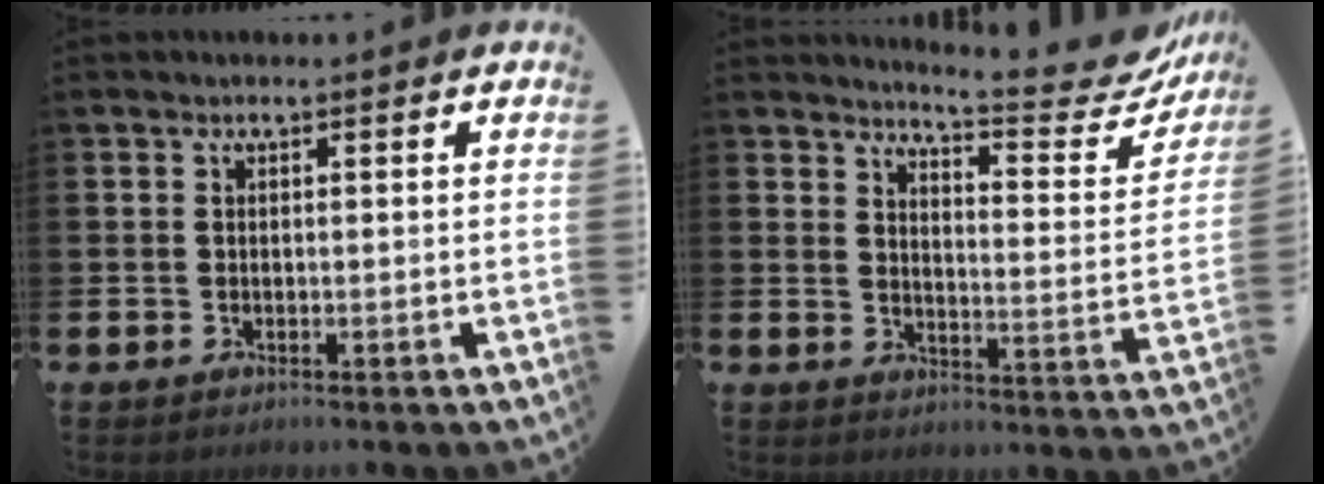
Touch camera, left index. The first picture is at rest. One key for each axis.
{"total": 6.8, "fx": 6.4, "fy": 0.6, "fz": 2.1, "tx": -0.049, "ty": -0.054, "tz": 0.105}